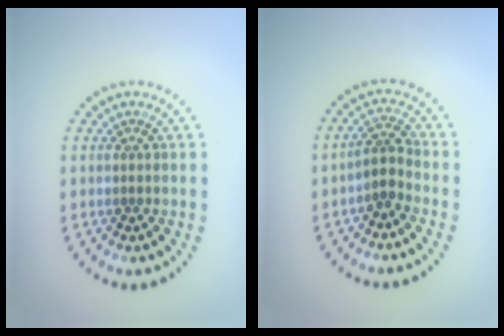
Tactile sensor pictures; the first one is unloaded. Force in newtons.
{"total": 2.0, "press": 1.5, "slide": 1.3}